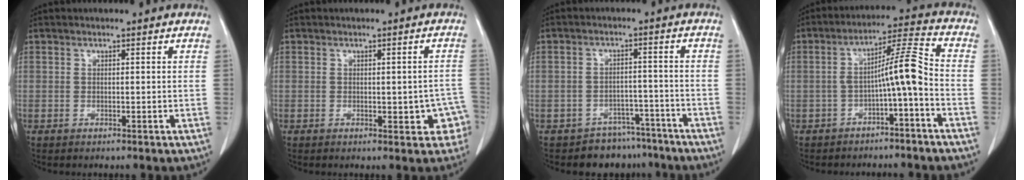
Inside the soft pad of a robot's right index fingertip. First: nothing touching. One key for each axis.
{"total": 4.7, "fx": -1.2, "fy": 2.2, "fz": 4.0, "tx": -0.031, "ty": 0.017, "tz": -0.008}
{"total": 6.8, "fx": -5.5, "fy": 4.0, "fz": -0.5, "tx": 0.025, "ty": 0.035, "tz": -0.077}
{"total": 7.6, "fx": -2.4, "fy": 0.0, "fz": 7.2, "tx": -0.115, "ty": 0.031, "tz": -0.039}